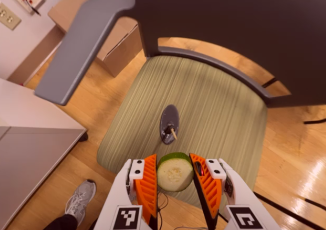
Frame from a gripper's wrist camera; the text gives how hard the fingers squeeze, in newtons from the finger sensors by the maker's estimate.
{"total": 10.8, "left": 11.8, "right": 9.7}